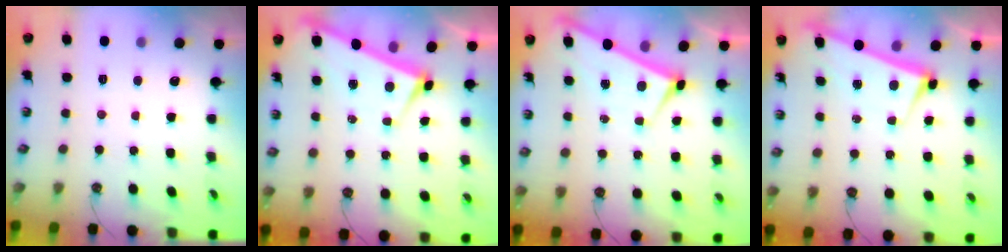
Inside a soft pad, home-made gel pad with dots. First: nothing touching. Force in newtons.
{"total": 3.8, "press": 3.8, "slide": 0.1}
{"total": 1.7, "press": 1.7, "slide": 0.2}
{"total": 2.9, "press": 2.8, "slide": 0.5}